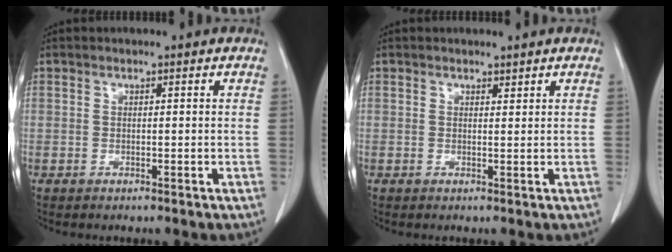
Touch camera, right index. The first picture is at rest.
{"total": 0.7, "force": [0.7, 0.2, 0.1], "torque": [-0.006, -0.005, 0.012]}